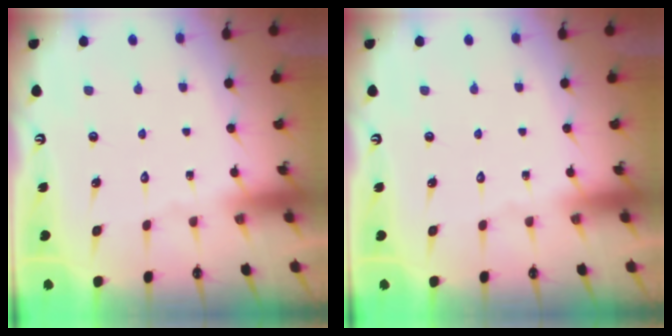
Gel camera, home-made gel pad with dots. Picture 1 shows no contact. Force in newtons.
{"total": 0.0}